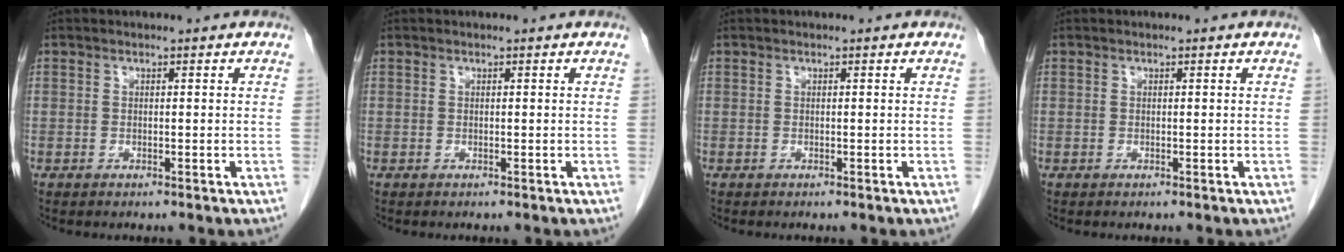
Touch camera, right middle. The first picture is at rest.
{"total": 0.0}
{"total": 0.0}
{"total": 0.0}